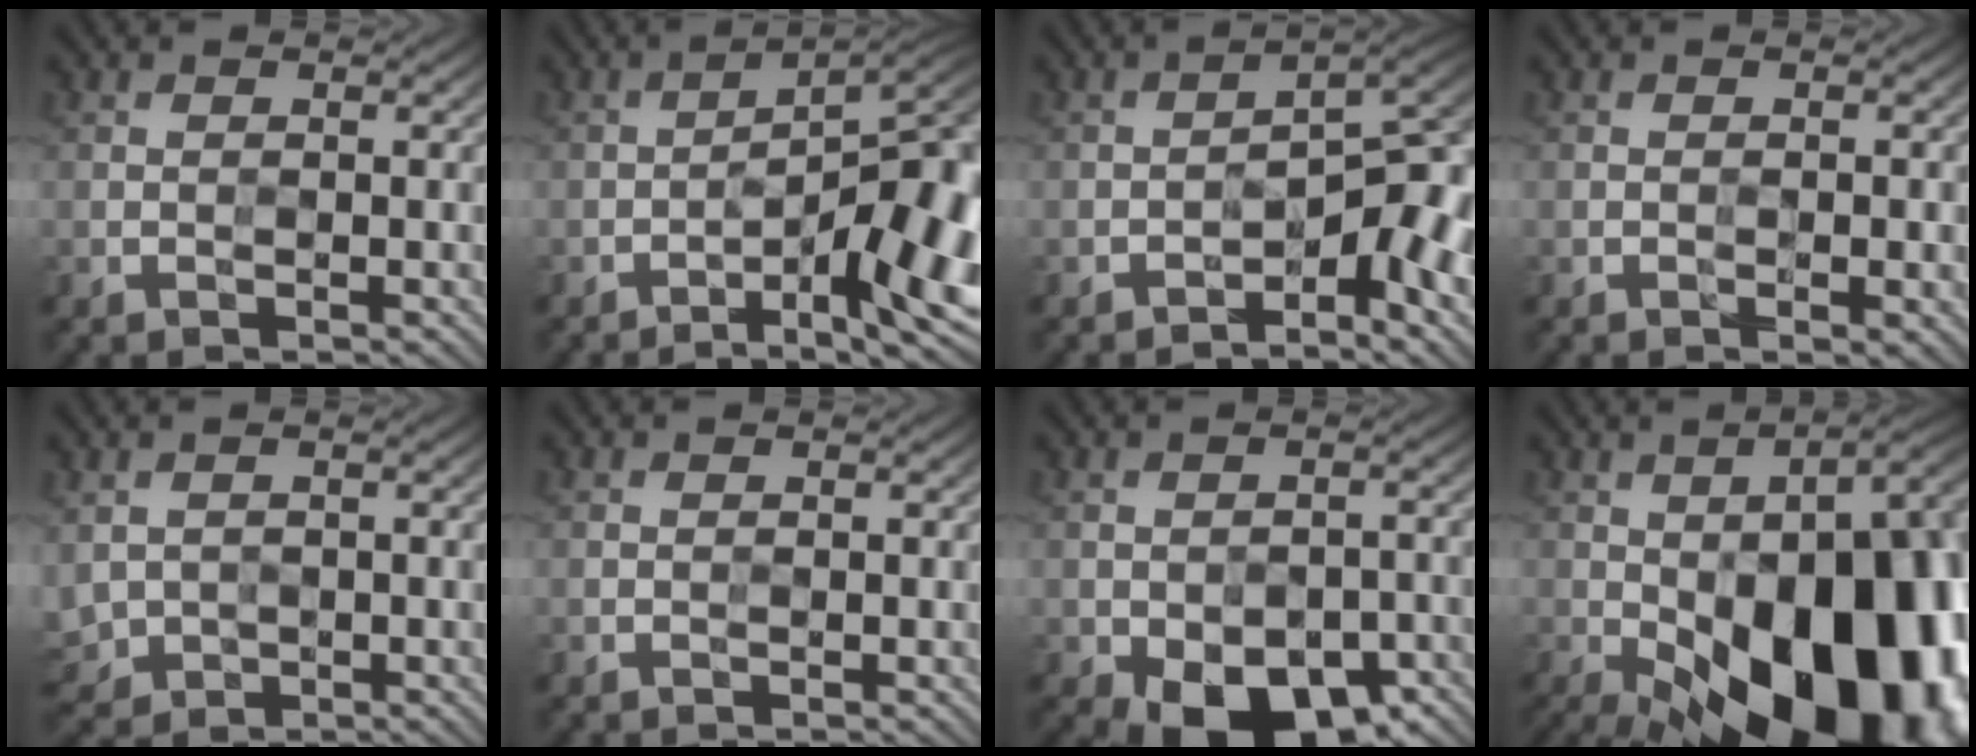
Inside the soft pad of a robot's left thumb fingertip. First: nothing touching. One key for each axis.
{"total": 13.7, "fx": -5.2, "fy": 3.5, "fz": 12.1, "tx": -0.157, "ty": 0.011, "tz": -0.071}
{"total": 8.9, "fx": -3.4, "fy": 2.4, "fz": 7.9, "tx": -0.106, "ty": 0.007, "tz": -0.056}
{"total": 1.9, "fx": -0.3, "fy": 0.7, "fz": 1.7, "tx": -0.025, "ty": -0.003, "tz": -0.002}
{"total": 3.7, "fx": -0.4, "fy": 3.0, "fz": 2.1, "tx": -0.064, "ty": -0.016, "tz": -0.009}
{"total": 0.0}
{"total": 13.1, "fx": -7.3, "fy": 6.9, "fz": 8.3, "tx": -0.123, "ty": -0.030, "tz": -0.102}
{"total": 24.7, "fx": -8.1, "fy": 13.3, "fz": 19.2, "tx": -0.283, "ty": -0.041, "tz": -0.095}